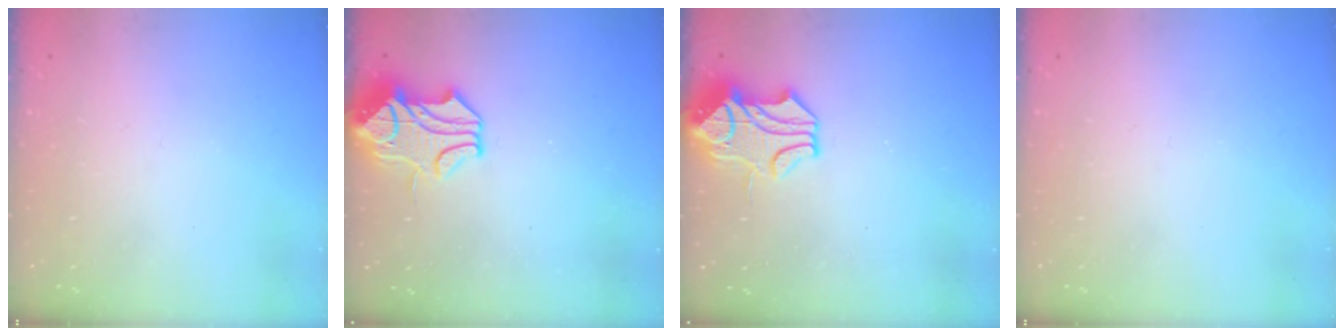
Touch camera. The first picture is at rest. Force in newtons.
{"total": 2.3, "press": 1.7, "slide": 1.6}
{"total": 2.1, "press": 1.5, "slide": 1.5}
{"total": 0.0}